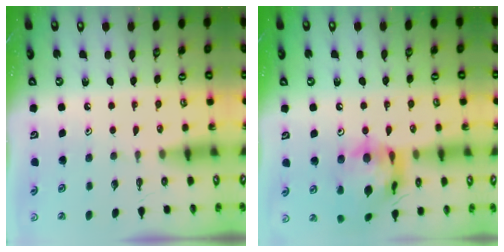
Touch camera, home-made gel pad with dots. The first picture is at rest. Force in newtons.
{"total": 19.4, "press": 19.3, "slide": 2.0}